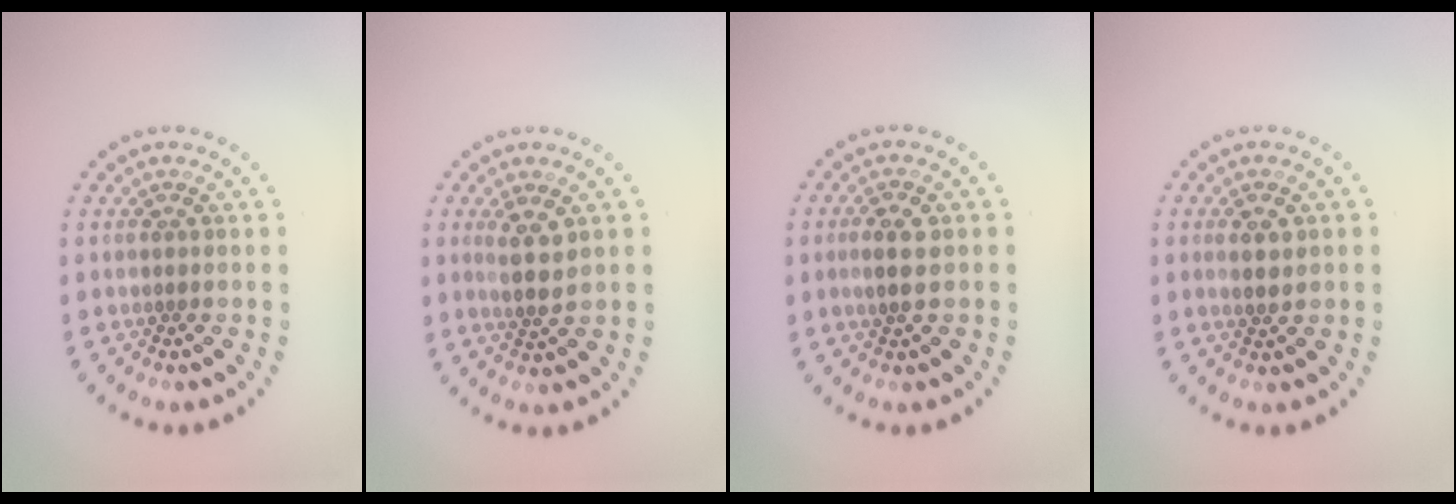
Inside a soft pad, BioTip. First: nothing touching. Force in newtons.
{"total": 2.3, "press": 2.1, "slide": 1.1}
{"total": 2.5, "press": 2.5, "slide": 0.3}
{"total": 1.9, "press": 1.8, "slide": 0.6}